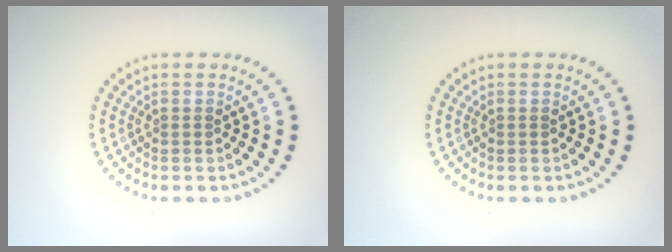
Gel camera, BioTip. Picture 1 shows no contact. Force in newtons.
{"total": 0.0}